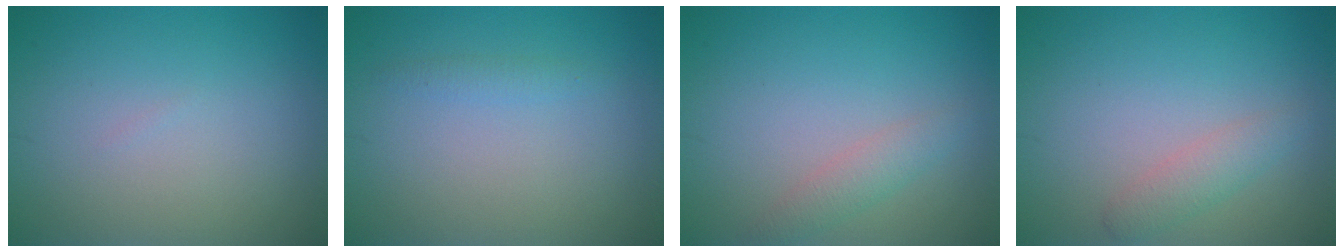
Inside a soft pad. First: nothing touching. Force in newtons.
{"total": 0.9, "press": 0.9, "slide": 0.0}
{"total": 1.8, "press": 1.8, "slide": 0.1}
{"total": 1.9, "press": 1.9, "slide": 0.0}